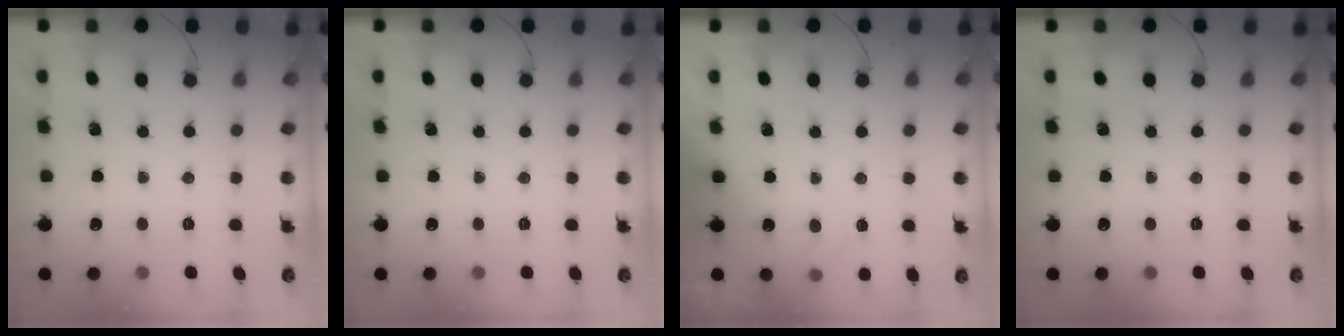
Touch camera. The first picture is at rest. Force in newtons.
{"total": 0.0}
{"total": 3.8, "press": 3.6, "slide": 1.3}
{"total": 0.0}